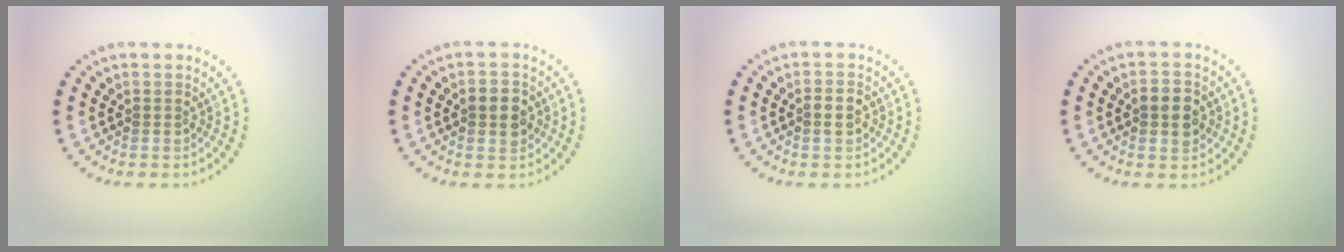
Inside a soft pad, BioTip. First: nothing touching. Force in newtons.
{"total": 2.3, "press": 2.3, "slide": 0.3}
{"total": 1.6, "press": 1.6, "slide": 0.3}
{"total": 3.1, "press": 3.1, "slide": 0.2}